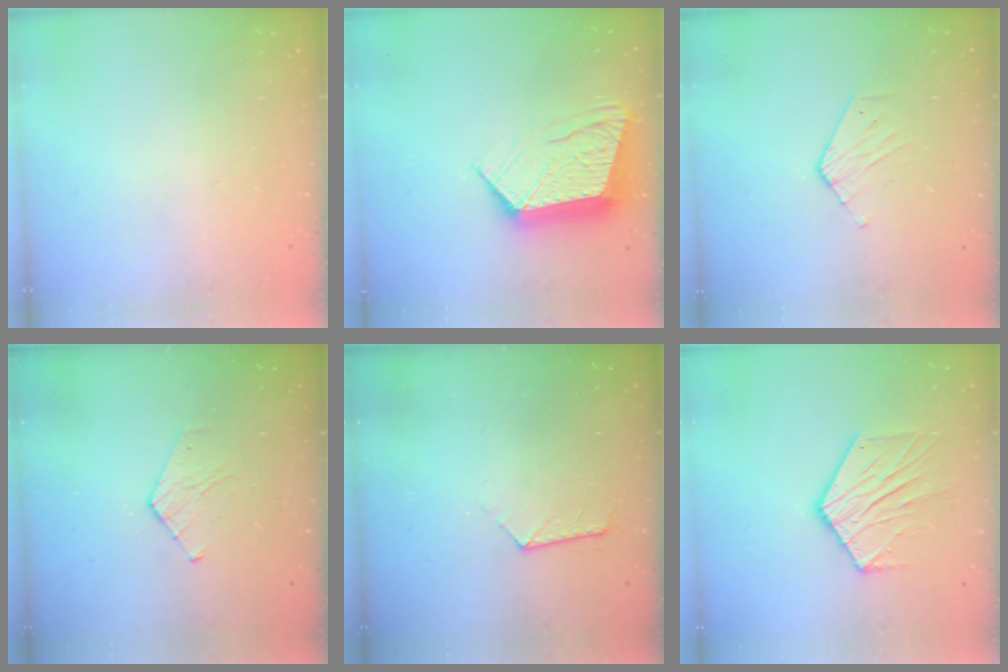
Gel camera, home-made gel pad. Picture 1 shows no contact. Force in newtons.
{"total": 13.6, "press": 13.5, "slide": 1.0}
{"total": 3.2, "press": 3.1, "slide": 0.2}
{"total": 2.8, "press": 2.7, "slide": 0.3}
{"total": 7.3, "press": 7.3, "slide": 0.7}
{"total": 12.3, "press": 12.3, "slide": 0.9}